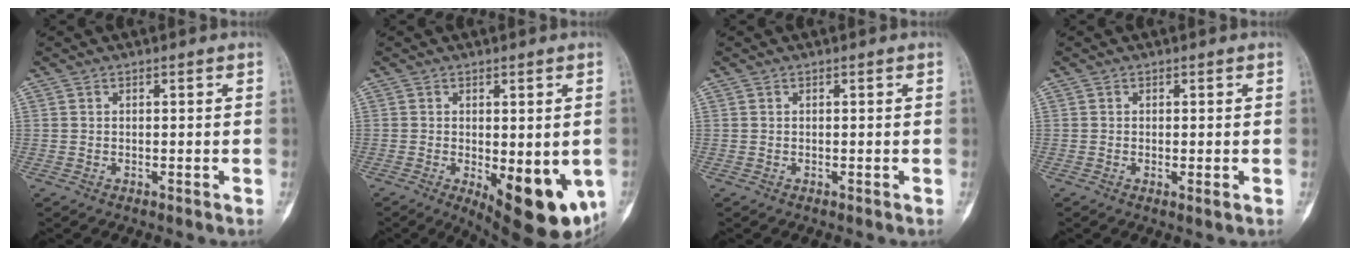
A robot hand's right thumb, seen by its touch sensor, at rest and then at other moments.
{"total": 14.3, "force": [-3.9, 5.6, 12.5], "torque": [-0.130, -0.019, -0.035]}
{"total": 0.0}
{"total": 1.2, "force": [-0.2, 0.3, 1.2], "torque": [-0.020, -0.005, -0.006]}